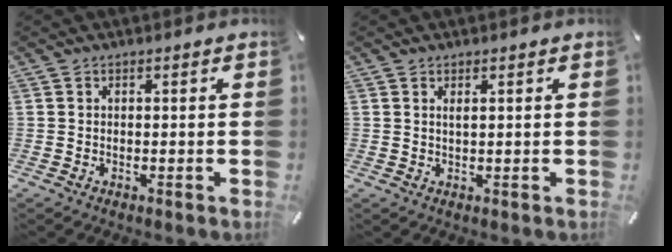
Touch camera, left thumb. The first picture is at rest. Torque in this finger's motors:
{"motor_torque": [-0.12, -0.02, -0.05, -0.06, -0.01]}